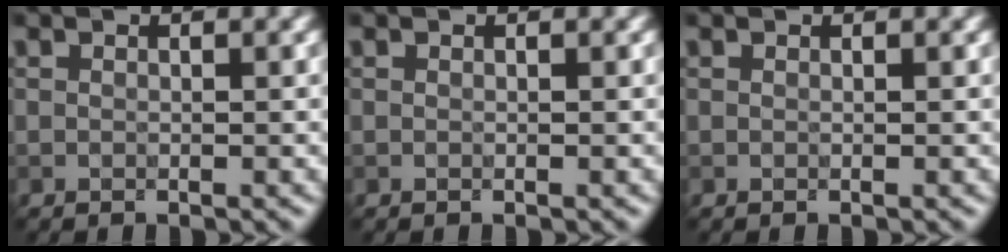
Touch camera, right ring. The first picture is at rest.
{"total": 0.0}
{"total": 0.0}